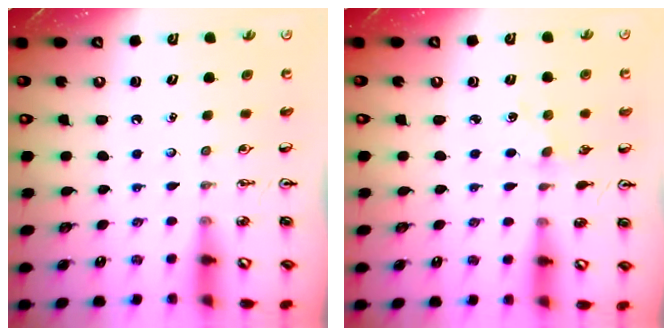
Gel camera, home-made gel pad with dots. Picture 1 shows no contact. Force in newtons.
{"total": 1.3, "press": 1.3, "slide": 0.2}